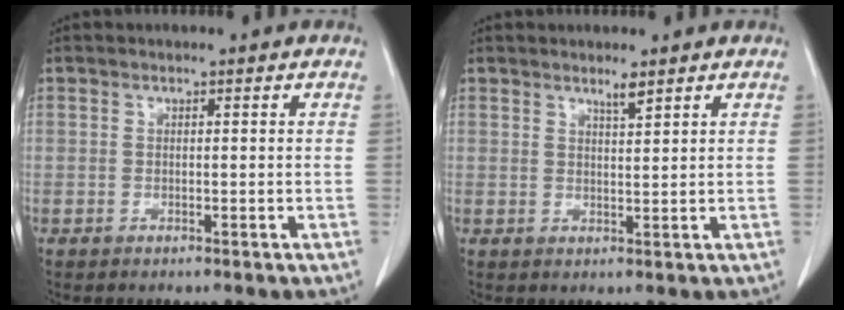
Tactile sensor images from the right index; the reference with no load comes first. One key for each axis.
{"total": 1.8, "fx": 1.4, "fy": 0.0, "fz": 1.0, "tx": -0.020, "ty": -0.004, "tz": 0.027}